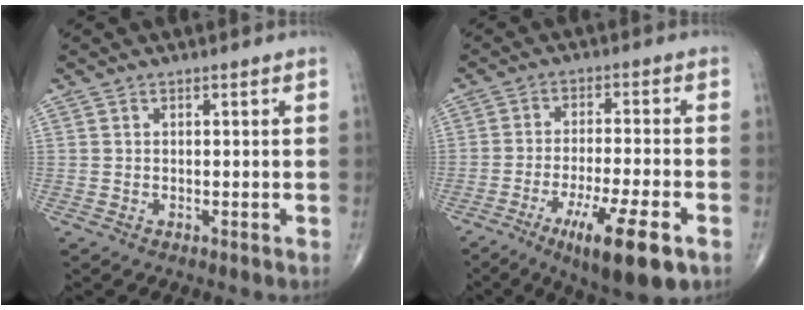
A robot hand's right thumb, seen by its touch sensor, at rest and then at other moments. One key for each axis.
{"total": 13.3, "fx": -6.6, "fy": 2.7, "fz": 11.2, "tx": -0.188, "ty": 0.006, "tz": -0.101}